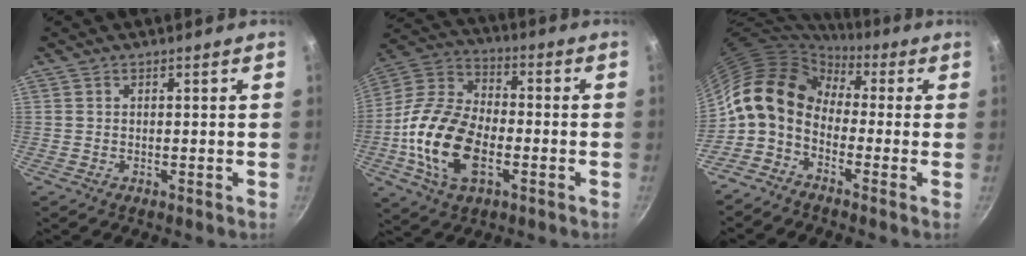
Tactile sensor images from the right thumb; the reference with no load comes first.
{"total": 18.8, "force": [-4.5, 11.0, 14.5], "torque": [-0.271, 0.030, -0.099]}
{"total": 11.8, "force": [0.0, 8.6, 8.1], "torque": [-0.125, 0.032, -0.025]}